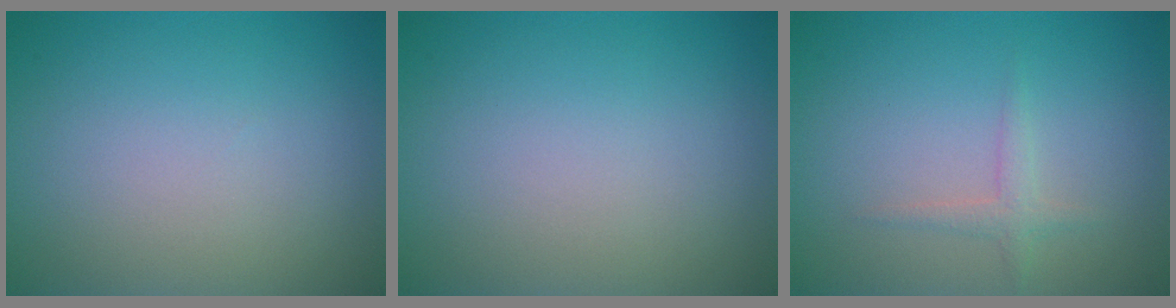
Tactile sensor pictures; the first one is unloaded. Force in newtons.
{"total": 0.0}
{"total": 1.3, "press": 1.3, "slide": 0.0}